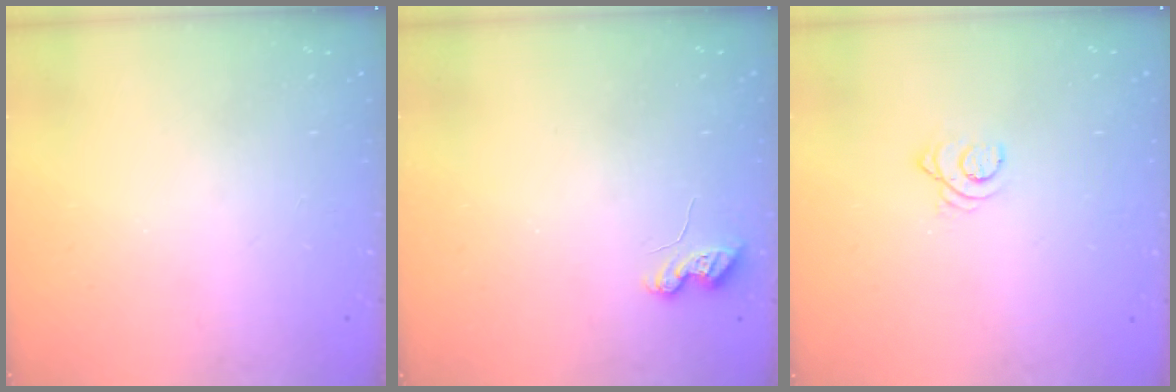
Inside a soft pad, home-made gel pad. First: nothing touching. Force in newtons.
{"total": 6.0, "press": 6.0, "slide": 0.5}
{"total": 2.9, "press": 2.9, "slide": 0.4}